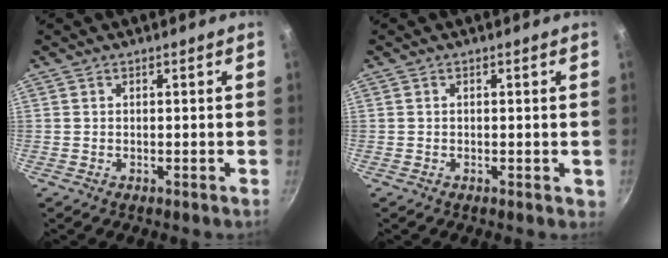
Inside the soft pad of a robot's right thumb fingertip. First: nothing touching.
{"total": 1.1, "force": [0.0, 0.7, 0.9], "torque": [-0.006, 0.001, 0.001]}